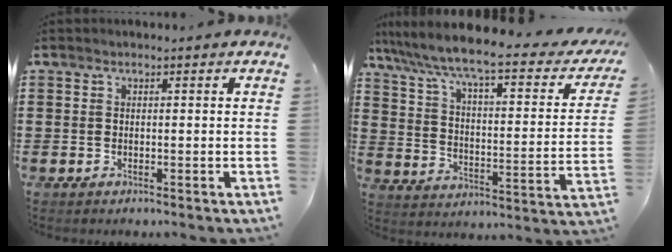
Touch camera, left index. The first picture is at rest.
{"total": 7.3, "force": [5.6, 0.1, 4.6], "torque": [-0.115, -0.046, 0.084]}